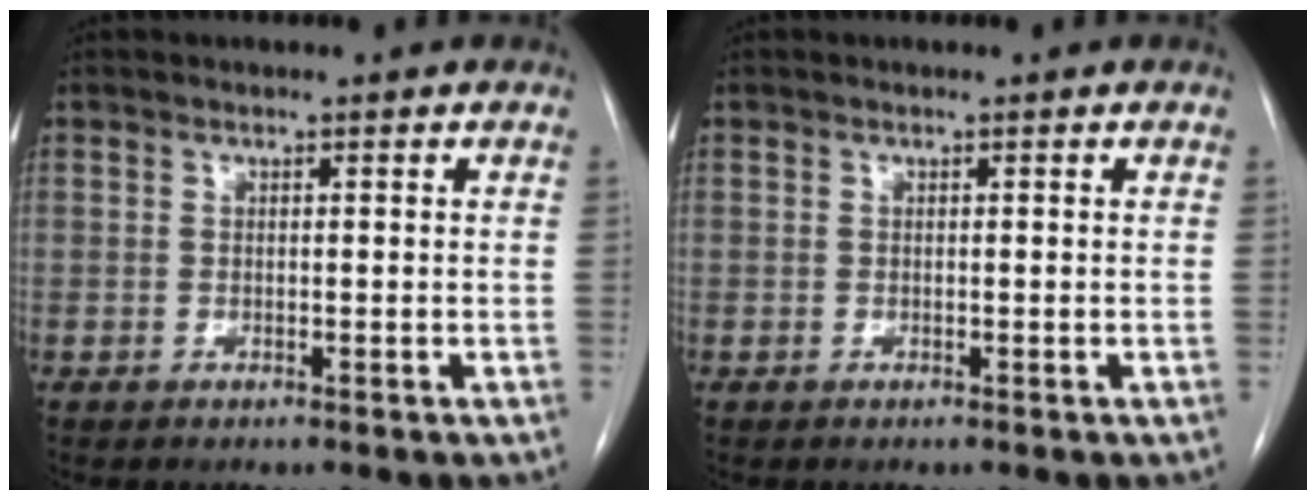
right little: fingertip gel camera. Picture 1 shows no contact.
{"total": 0.0}